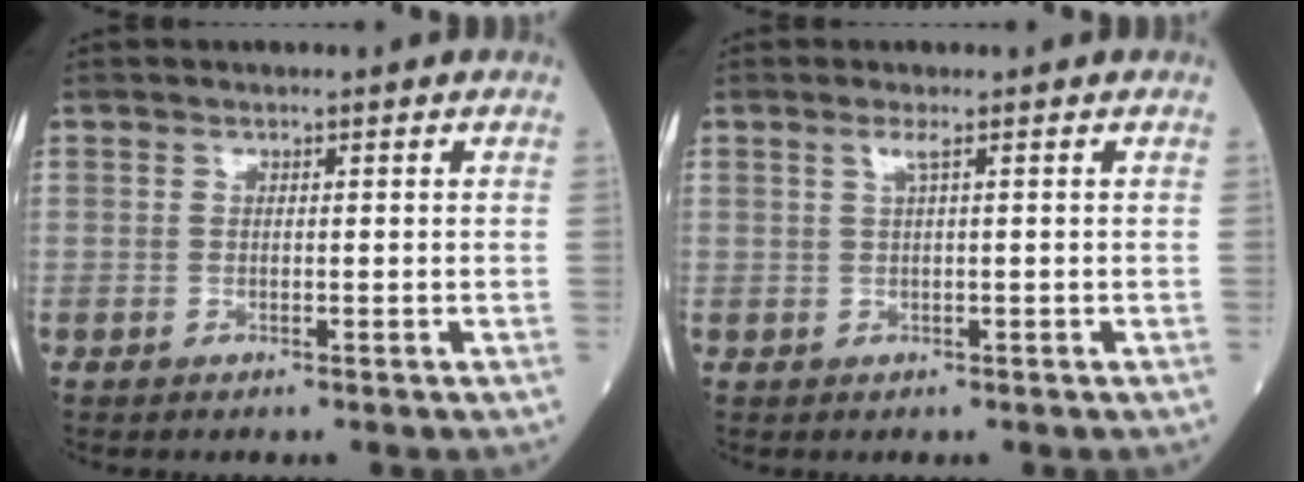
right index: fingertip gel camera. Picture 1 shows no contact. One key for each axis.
{"total": 1.2, "fx": 0.5, "fy": -0.4, "fz": 1.0, "tx": -0.030, "ty": 0.002, "tz": 0.011}